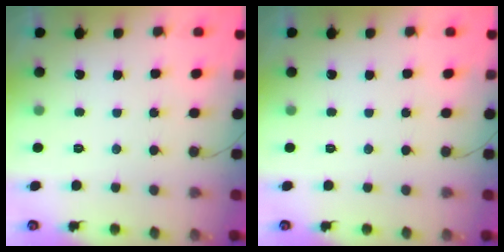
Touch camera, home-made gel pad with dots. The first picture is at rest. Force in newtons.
{"total": 0.0}